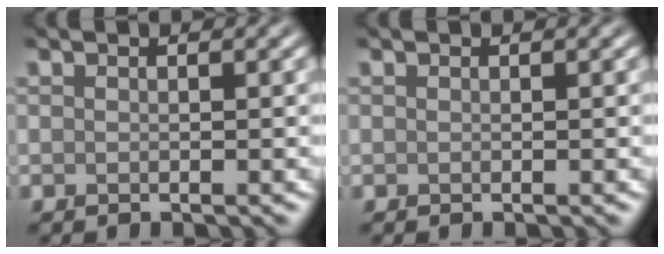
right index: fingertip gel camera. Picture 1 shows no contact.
{"total": 0.0}